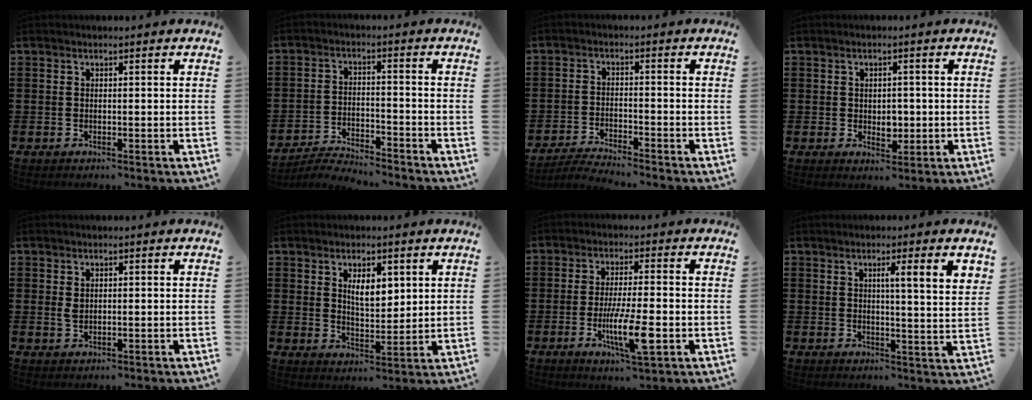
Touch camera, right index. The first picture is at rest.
{"total": 4.0, "force": [-4.0, 0.2, 0.5], "torque": [-0.013, 0.005, -0.083]}
{"total": 3.3, "force": [-3.3, -0.2, 0.6], "torque": [-0.012, 0.000, -0.067]}
{"total": 2.6, "force": [-0.1, 1.8, 1.8], "torque": [-0.022, -0.002, -0.007]}
{"total": 1.5, "force": [0.2, 0.8, 1.3], "torque": [-0.028, 0.004, 0.003]}
{"total": 5.0, "force": [2.1, 2.2, 4.0], "torque": [-0.070, 0.001, 0.032]}
{"total": 9.0, "force": [-2.7, 1.7, 8.4], "torque": [-0.160, -0.013, -0.048]}
{"total": 4.2, "force": [1.9, -0.2, 3.8], "torque": [-0.069, -0.006, 0.028]}